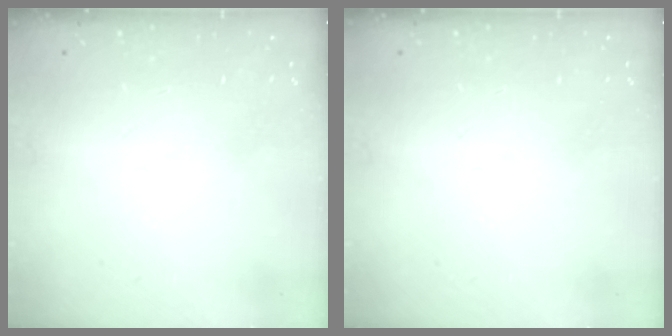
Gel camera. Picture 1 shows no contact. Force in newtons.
{"total": 0.0}